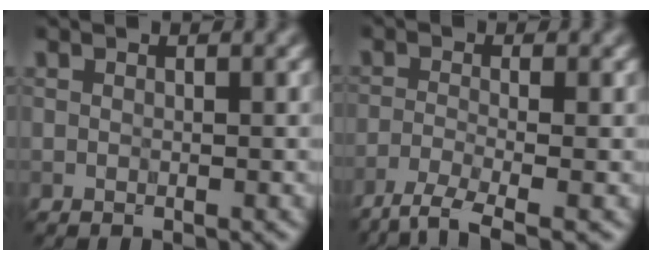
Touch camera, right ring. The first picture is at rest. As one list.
[{"total": 3.9, "force": [-3.0, 0.7, 2.5], "torque": [-0.048, -0.006, -0.067]}]